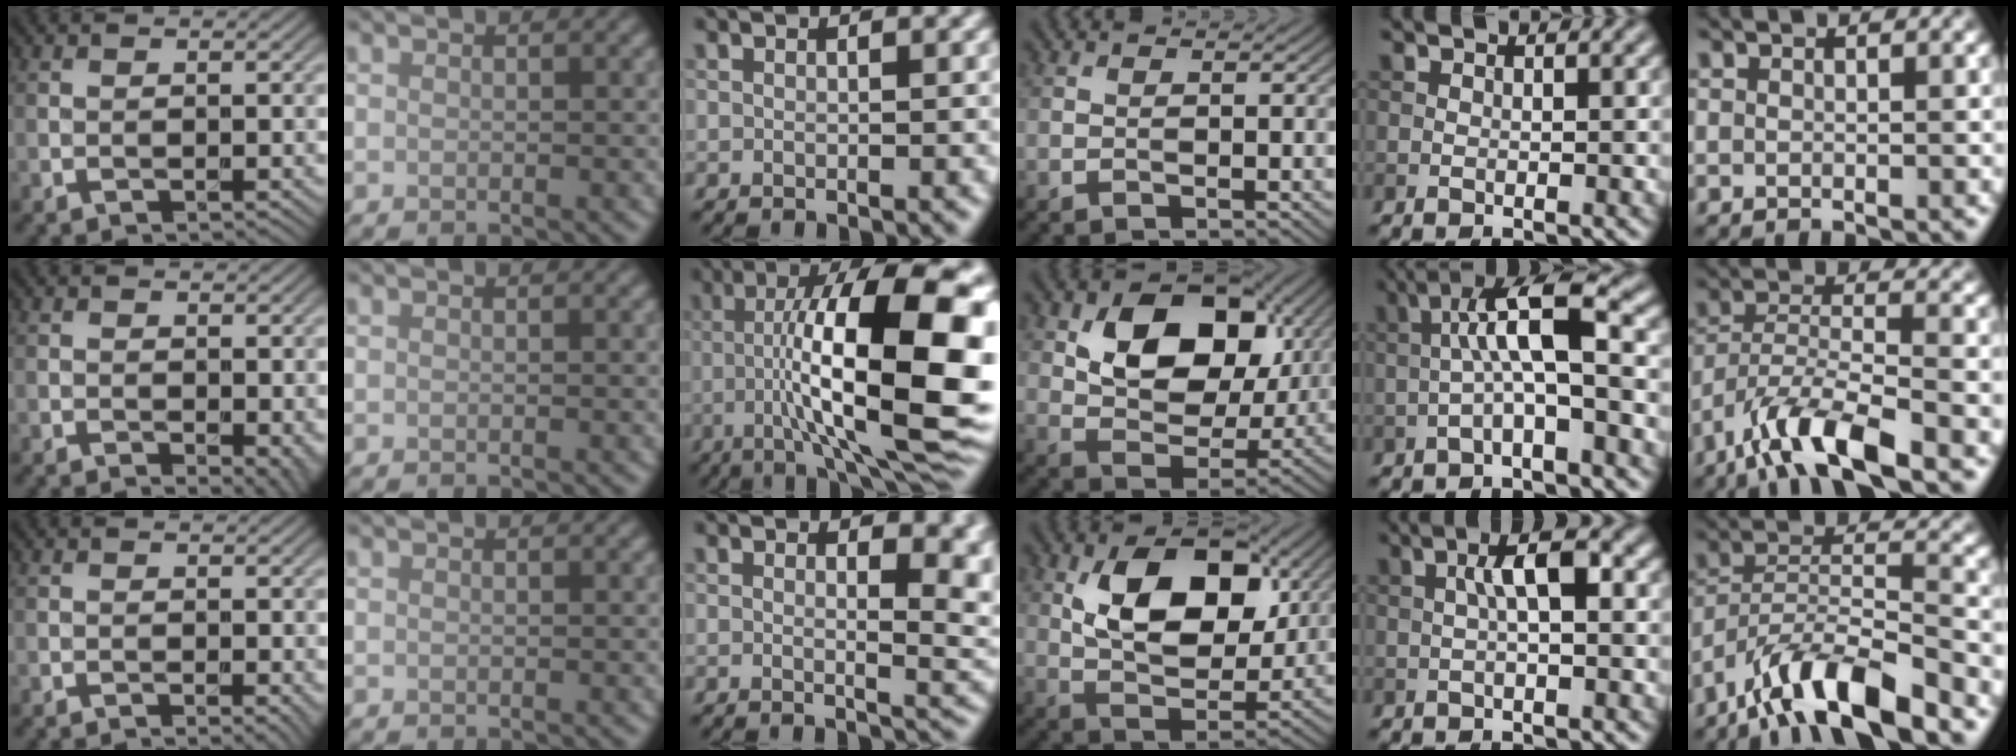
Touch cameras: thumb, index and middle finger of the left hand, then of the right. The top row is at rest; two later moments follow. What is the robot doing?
{"motion": "unscrew", "object": "dispenser bottle"}